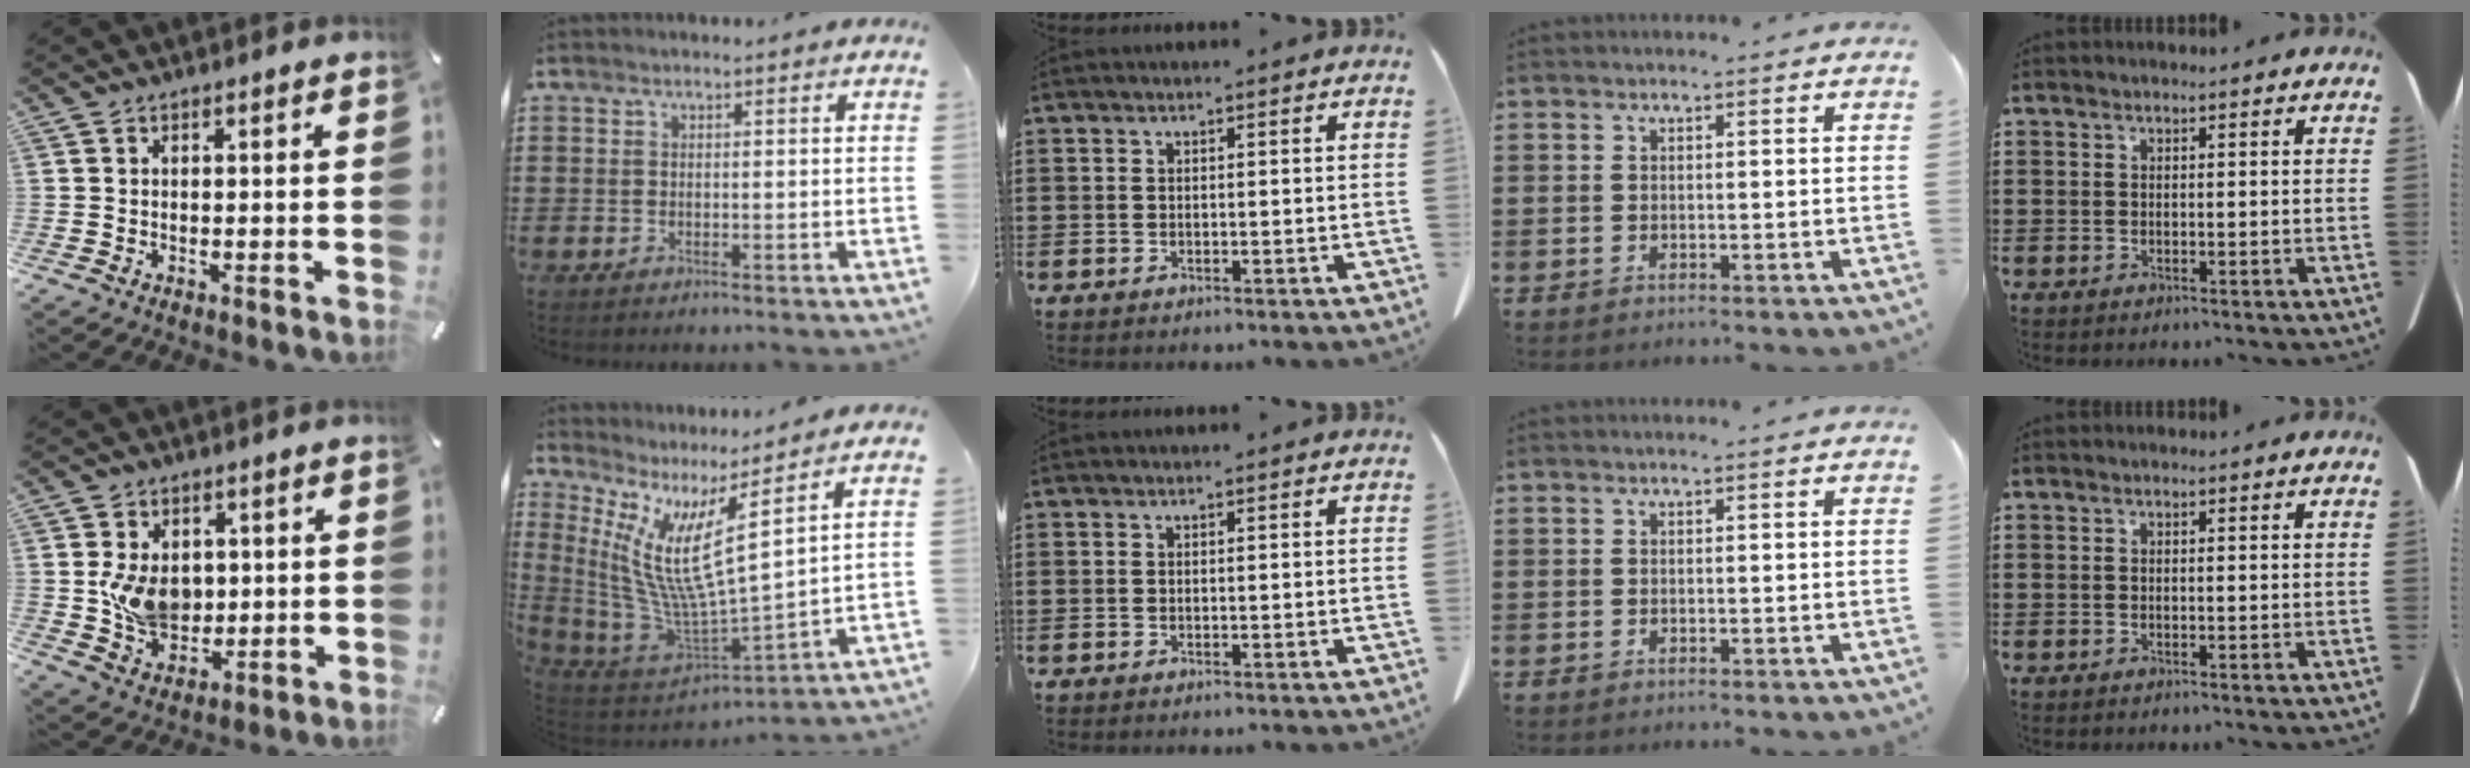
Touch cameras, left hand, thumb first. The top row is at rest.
{"thumb": {"total": 9.7, "force": [1.1, 7.7, 5.8], "torque": [-0.106, -0.003, 0.022]}, "index": {"total": 9.0, "force": [3.5, 1.8, 8.1], "torque": [-0.201, -0.066, 0.052]}}